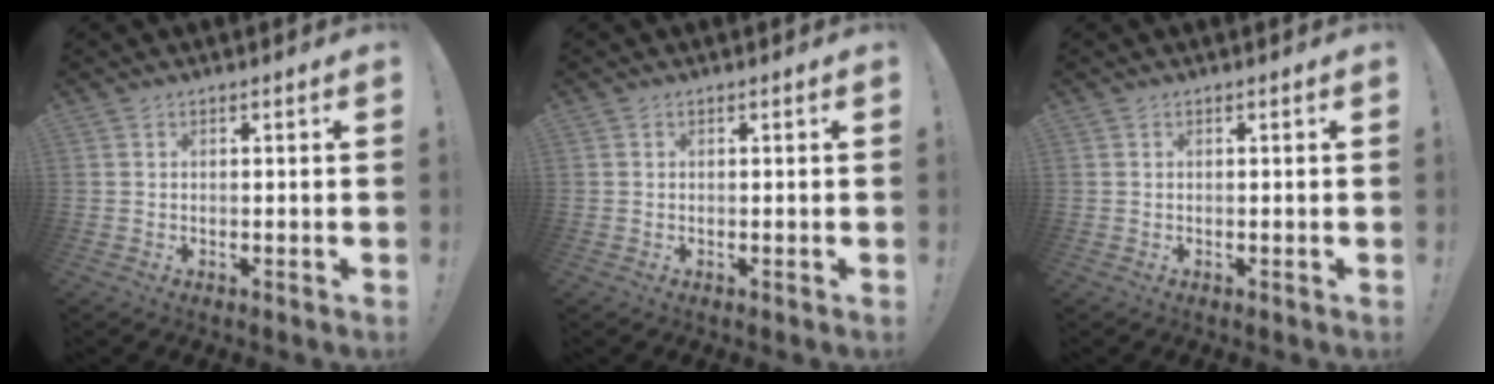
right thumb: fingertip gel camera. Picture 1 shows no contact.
{"total": 0.0}
{"total": 0.0}